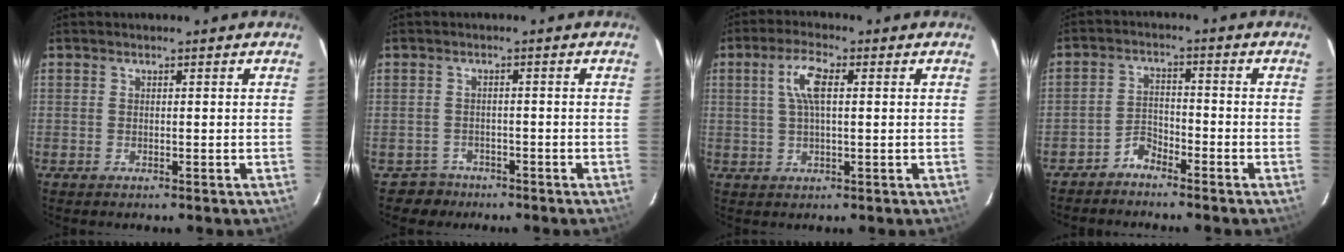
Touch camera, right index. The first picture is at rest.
{"total": 3.5, "force": [-2.1, 2.7, -0.7], "torque": [0.006, 0.018, -0.034]}
{"total": 5.8, "force": [1.4, 1.8, 5.3], "torque": [-0.105, 0.011, 0.028]}
{"total": 3.5, "force": [-3.1, 1.5, 0.5], "torque": [-0.012, 0.011, -0.061]}